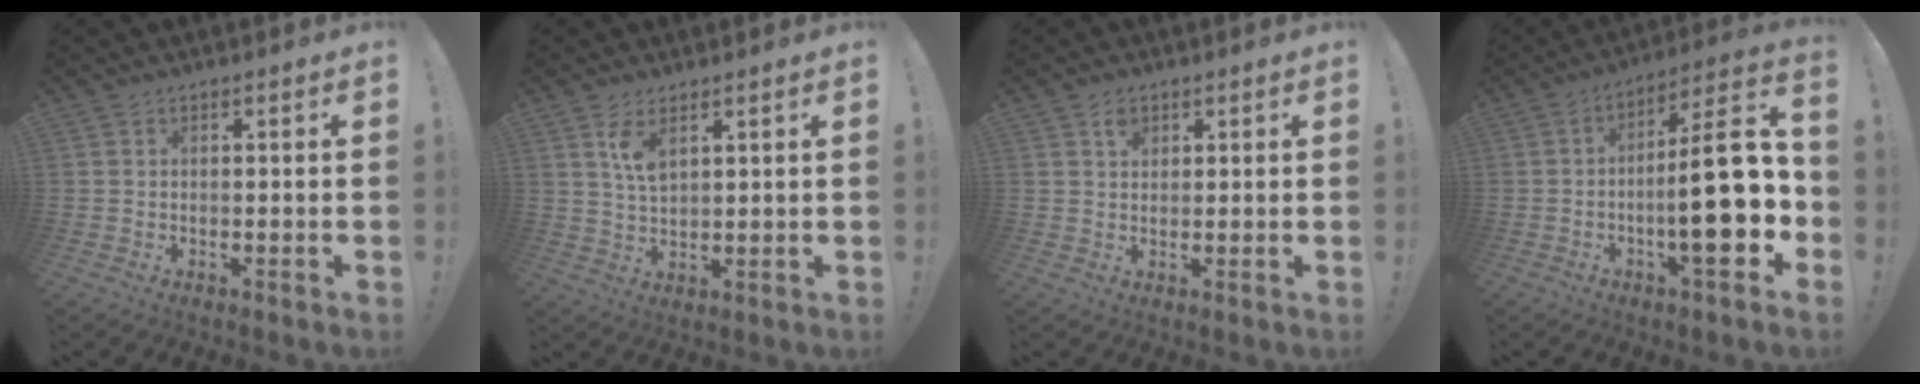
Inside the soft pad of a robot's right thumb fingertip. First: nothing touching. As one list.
[{"total": 5.9, "force": [3.3, 2.5, 4.2], "torque": [-0.072, -0.015, 0.057]}, {"total": 2.7, "force": [1.5, 1.9, 1.2], "torque": [-0.002, -0.008, 0.024]}, {"total": 21.0, "force": [-3.2, 5.2, 20.1], "torque": [-0.306, 0.008, -0.052]}]